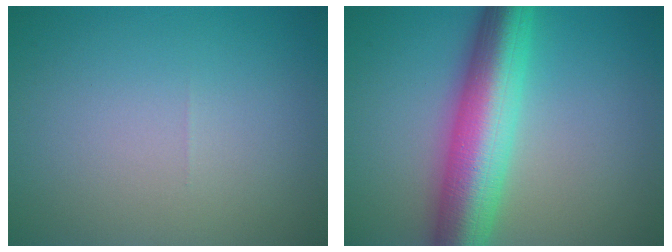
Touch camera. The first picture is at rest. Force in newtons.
{"total": 9.5, "press": 9.5, "slide": 0.1}